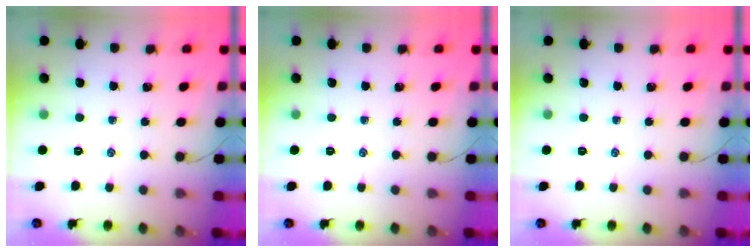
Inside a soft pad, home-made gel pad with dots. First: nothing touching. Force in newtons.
{"total": 0.0}
{"total": 0.0}